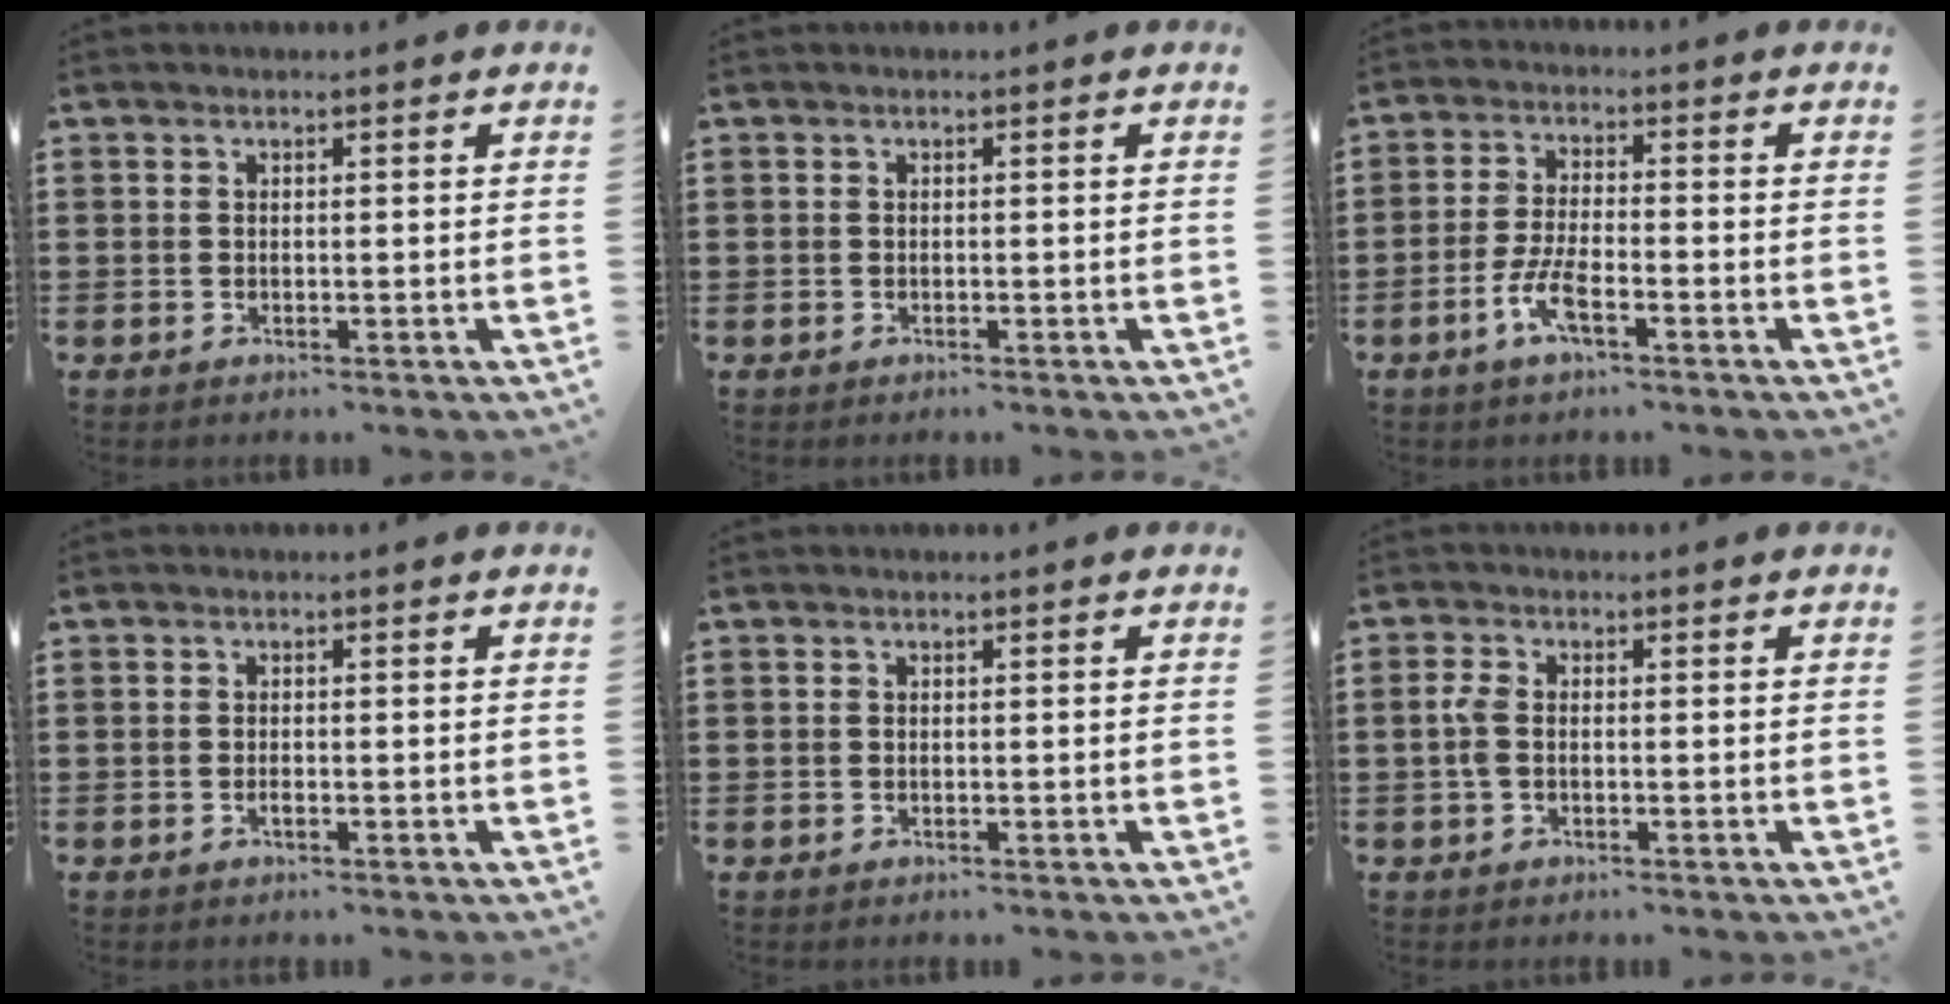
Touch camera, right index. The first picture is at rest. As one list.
[{"total": 0.0}, {"total": 5.5, "force": [-2.9, 1.3, 4.6], "torque": [-0.108, -0.011, -0.059]}, {"total": 0.8, "force": [-0.5, 0.1, 0.7], "torque": [-0.015, -0.007, -0.007]}, {"total": 0.0}, {"total": 2.5, "force": [-0.5, 1.3, 2.1], "torque": [-0.062, -0.006, -0.015]}]